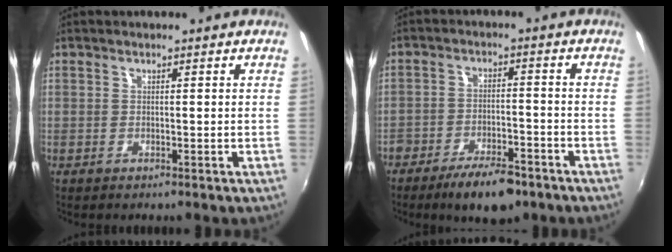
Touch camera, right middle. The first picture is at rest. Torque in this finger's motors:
{"motor_torque": [0.12, -0.11, 0.10, 0.06]}